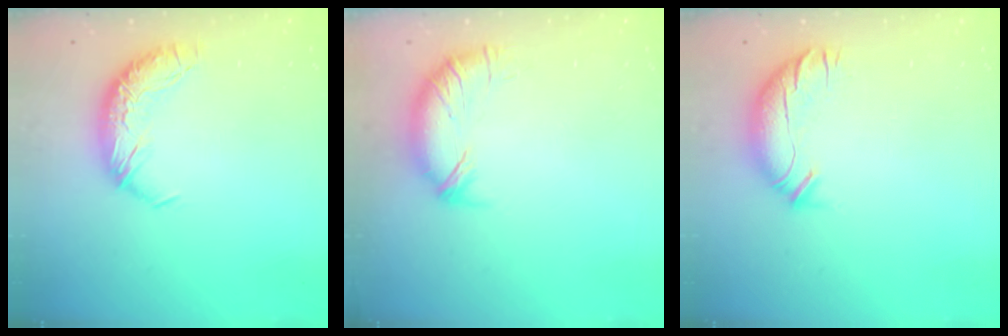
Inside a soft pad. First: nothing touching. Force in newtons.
{"total": 3.9, "press": 3.5, "slide": 1.9}
{"total": 2.7, "press": 2.1, "slide": 1.7}